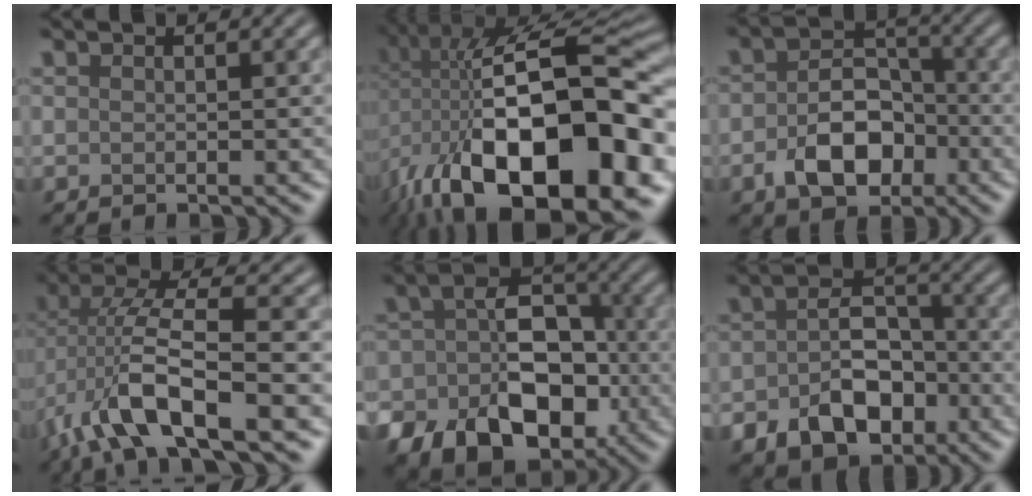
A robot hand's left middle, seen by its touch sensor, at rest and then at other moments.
{"total": 20.5, "force": [-5.7, 10.2, 16.8], "torque": [-0.294, -0.033, -0.068]}
{"total": 6.2, "force": [-2.4, 4.0, 4.1], "torque": [-0.064, 0.000, -0.042]}
{"total": 9.6, "force": [-3.7, 3.4, 8.1], "torque": [-0.171, 0.009, -0.076]}
{"total": 13.3, "force": [-5.2, 9.3, 8.0], "torque": [-0.110, -0.025, -0.071]}
{"total": 7.2, "force": [-3.0, 4.7, 4.5], "torque": [-0.074, -0.008, -0.047]}